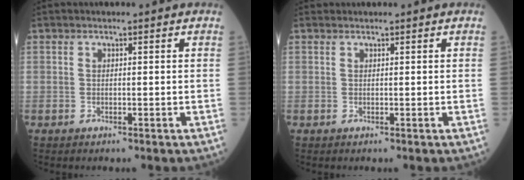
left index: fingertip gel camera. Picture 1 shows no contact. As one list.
[{"total": 0.0}]